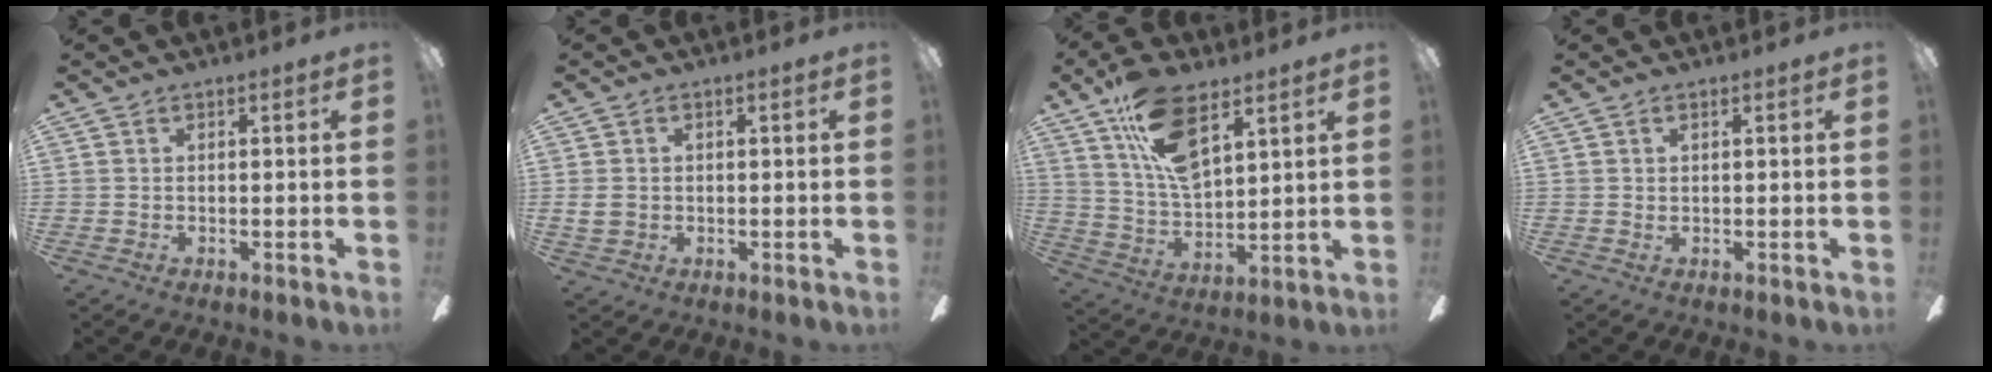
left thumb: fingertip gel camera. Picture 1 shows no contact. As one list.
[{"total": 3.1, "force": [-0.1, 2.4, 1.9], "torque": [-0.041, 0.006, -0.004]}, {"total": 15.0, "force": [9.2, 6.9, 9.6], "torque": [-0.170, -0.032, 0.167]}, {"total": 0.8, "force": [0.2, 0.2, 0.7], "torque": [-0.015, 0.000, 0.003]}]